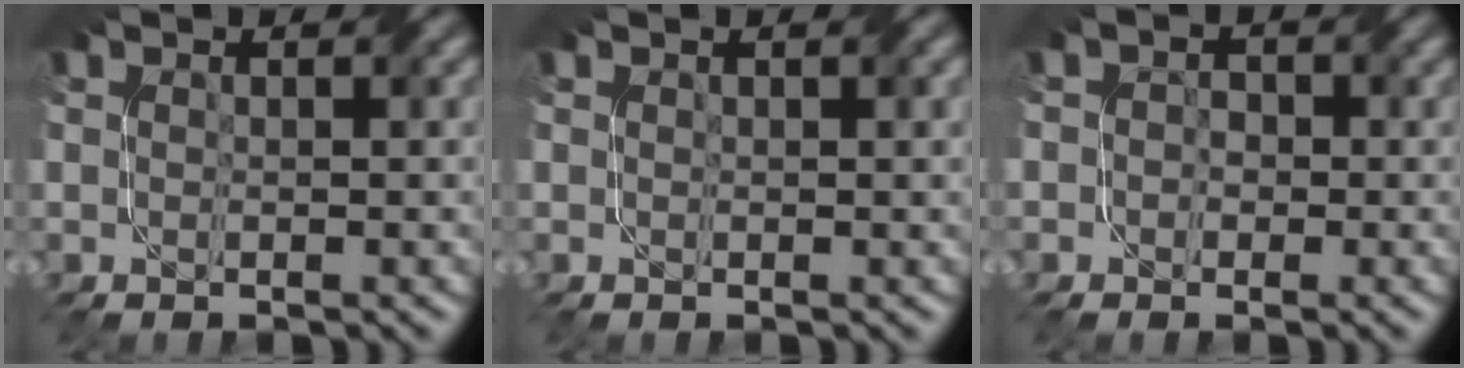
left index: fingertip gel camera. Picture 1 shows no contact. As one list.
[{"total": 0.8, "force": [0.5, 0.1, 0.6], "torque": [-0.008, 0.001, 0.009]}, {"total": 2.1, "force": [0.1, 2.0, 0.7], "torque": [0.006, 0.000, -0.018]}]